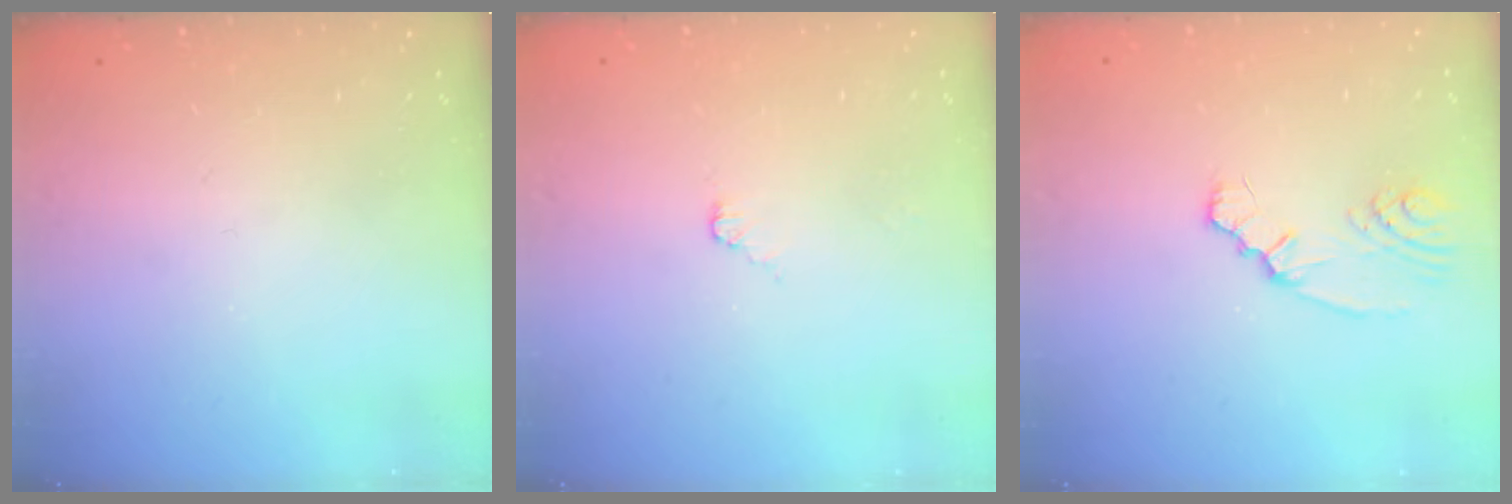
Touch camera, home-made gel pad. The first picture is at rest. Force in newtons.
{"total": 2.5, "press": 2.5, "slide": 0.3}
{"total": 2.5, "press": 2.3, "slide": 0.9}